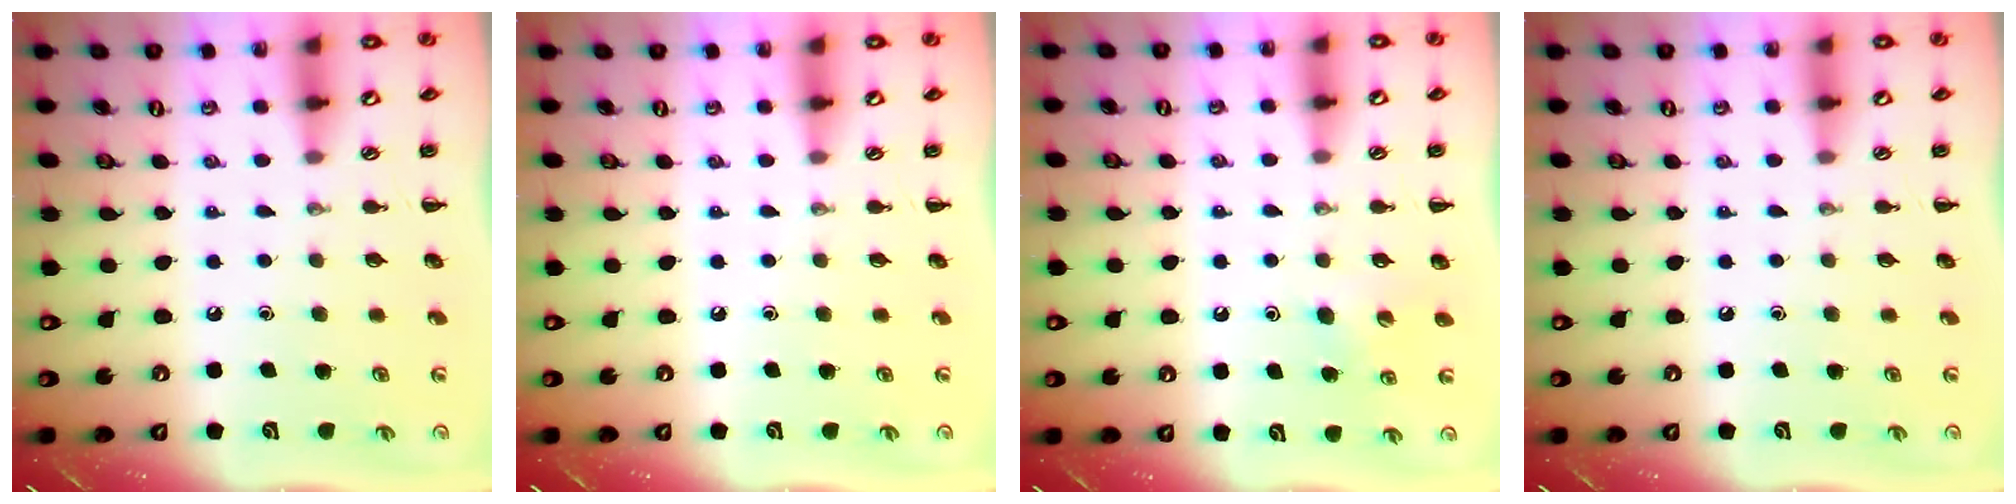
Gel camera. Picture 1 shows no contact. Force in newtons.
{"total": 0.0}
{"total": 4.4, "press": 4.2, "slide": 1.4}
{"total": 0.0}